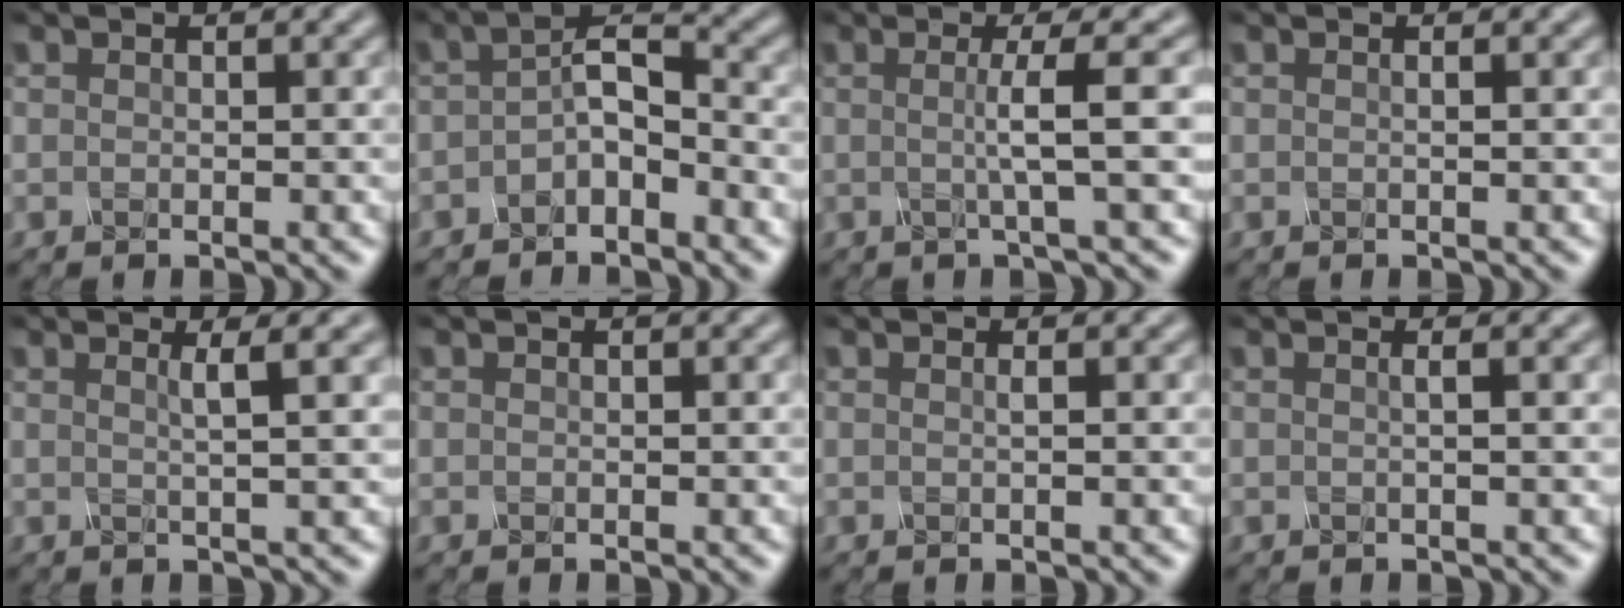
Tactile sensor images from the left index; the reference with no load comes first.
{"total": 3.2, "force": [-1.6, 1.3, 2.5], "torque": [-0.045, 0.013, -0.036]}
{"total": 3.9, "force": [0.1, 0.6, 3.9], "torque": [-0.064, 0.000, -0.010]}
{"total": 0.7, "force": [0.0, 0.3, 0.6], "torque": [-0.005, 0.001, -0.005]}
{"total": 2.7, "force": [1.0, 0.6, 2.5], "torque": [-0.033, 0.009, 0.006]}
{"total": 0.0}
{"total": 0.6, "force": [0.1, 0.2, 0.5], "torque": [-0.006, 0.002, -0.002]}
{"total": 1.9, "force": [0.3, 0.8, 1.6], "torque": [-0.014, 0.001, -0.015]}